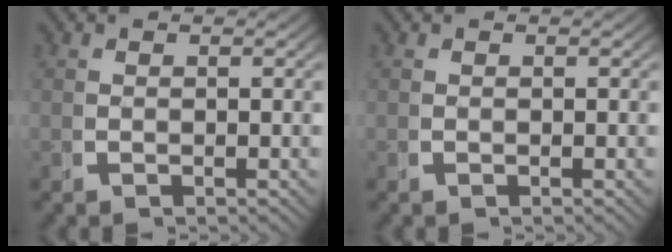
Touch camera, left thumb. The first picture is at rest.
{"total": 0.0}